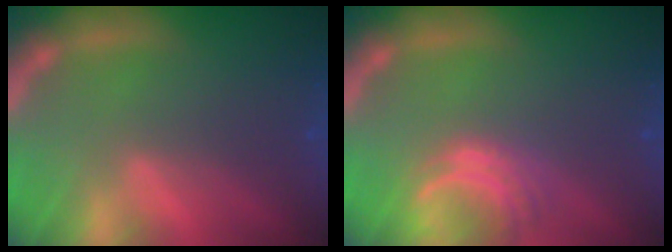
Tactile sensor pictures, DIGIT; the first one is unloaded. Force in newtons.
{"total": 3.0}